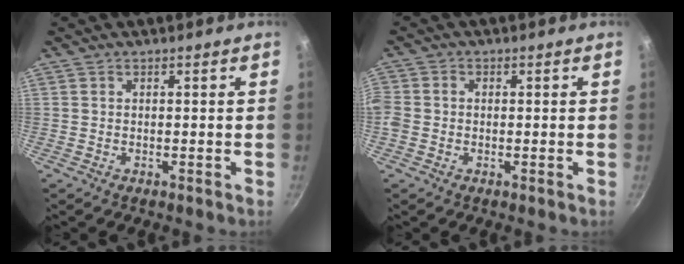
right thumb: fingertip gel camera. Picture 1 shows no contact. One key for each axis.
{"total": 3.6, "fx": -0.5, "fy": 3.0, "fz": 1.9, "tx": -0.042, "ty": 0.006, "tz": -0.018}